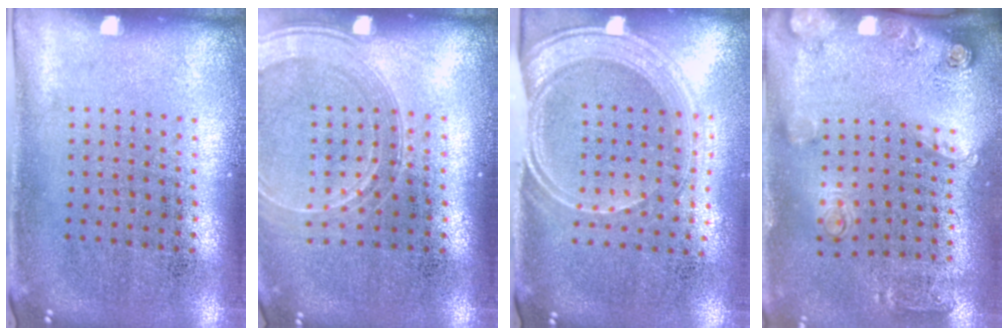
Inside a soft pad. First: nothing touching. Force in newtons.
{"total": 1.4, "press": 1.4, "slide": 0.3}
{"total": 2.1, "press": 1.7, "slide": 1.2}
{"total": 2.0, "press": 1.4, "slide": 1.4}